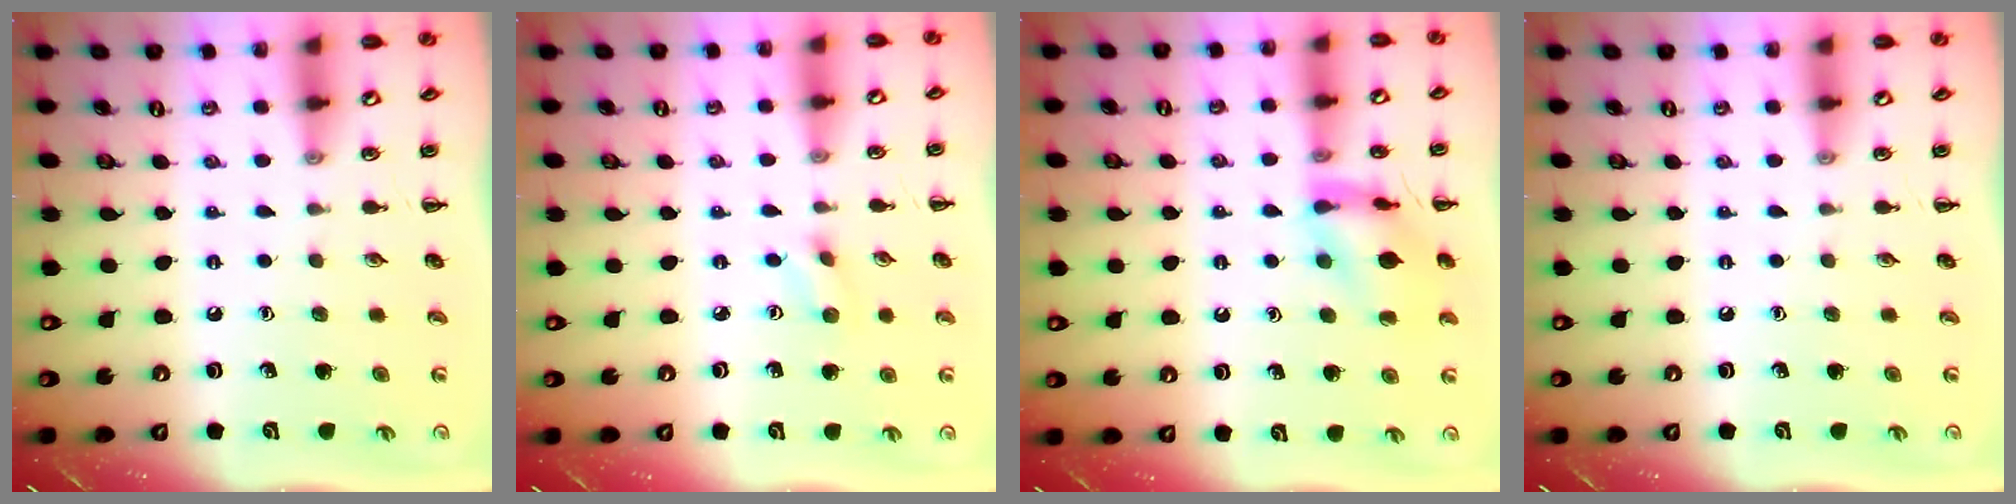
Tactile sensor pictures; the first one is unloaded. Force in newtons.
{"total": 3.1, "press": 2.9, "slide": 1.1}
{"total": 13.0, "press": 12.9, "slide": 1.2}
{"total": 0.0}